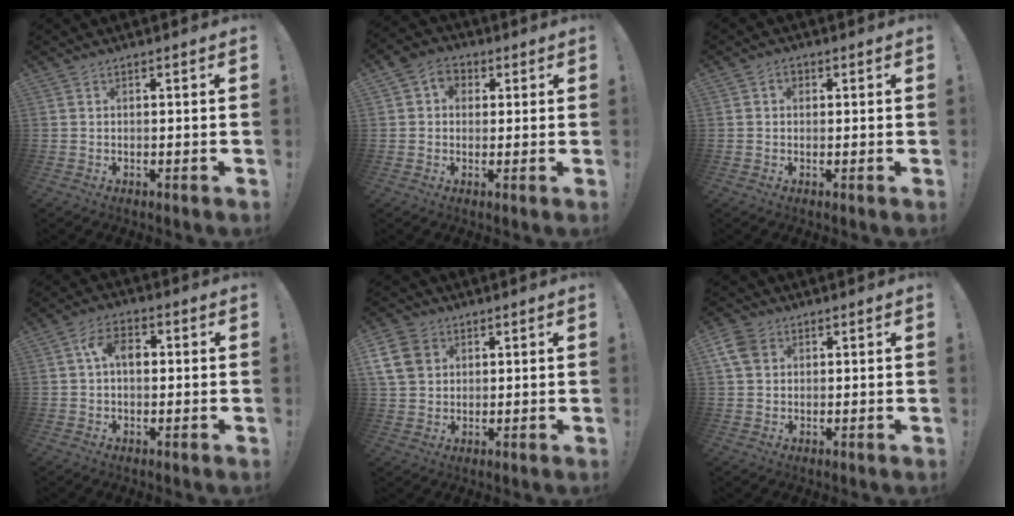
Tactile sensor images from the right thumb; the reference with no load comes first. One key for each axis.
{"total": 6.4, "fx": 1.5, "fy": 5.6, "fz": 2.7, "tx": -0.040, "ty": 0.004, "tz": 0.030}
{"total": 2.1, "fx": 0.3, "fy": 1.7, "fz": 1.2, "tx": -0.015, "ty": 0.001, "tz": 0.004}
{"total": 7.4, "fx": 1.4, "fy": 4.6, "fz": 5.6, "tx": -0.108, "ty": 0.011, "tz": 0.025}
{"total": 10.7, "fx": 3.7, "fy": 8.6, "fz": 5.1, "tx": -0.099, "ty": -0.016, "tz": 0.076}
{"total": 7.3, "fx": 2.8, "fy": 5.6, "fz": 3.7, "tx": -0.071, "ty": -0.001, "tz": 0.059}